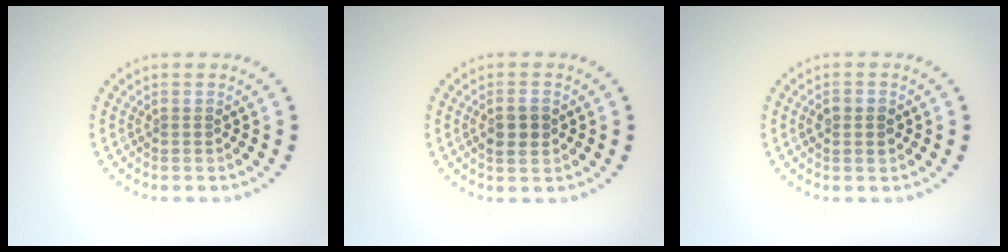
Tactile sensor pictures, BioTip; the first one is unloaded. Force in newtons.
{"total": 2.1, "press": 2.1, "slide": 0.0}
{"total": 2.2, "press": 2.2, "slide": 0.1}